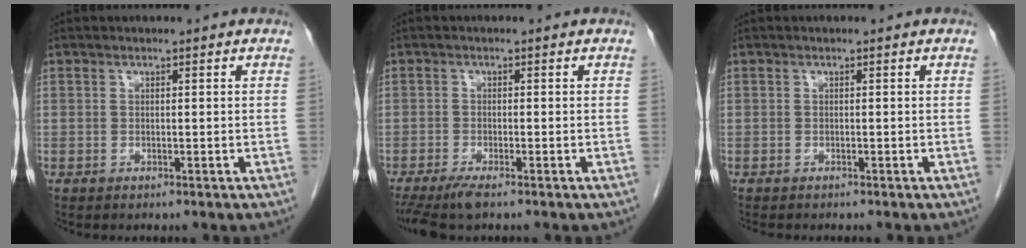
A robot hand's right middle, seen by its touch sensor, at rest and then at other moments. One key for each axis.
{"total": 4.0, "fx": -3.0, "fy": 0.3, "fz": 2.6, "tx": -0.048, "ty": -0.011, "tz": -0.055}
{"total": 2.0, "fx": -1.7, "fy": 0.4, "fz": 0.8, "tx": -0.020, "ty": -0.008, "tz": -0.020}